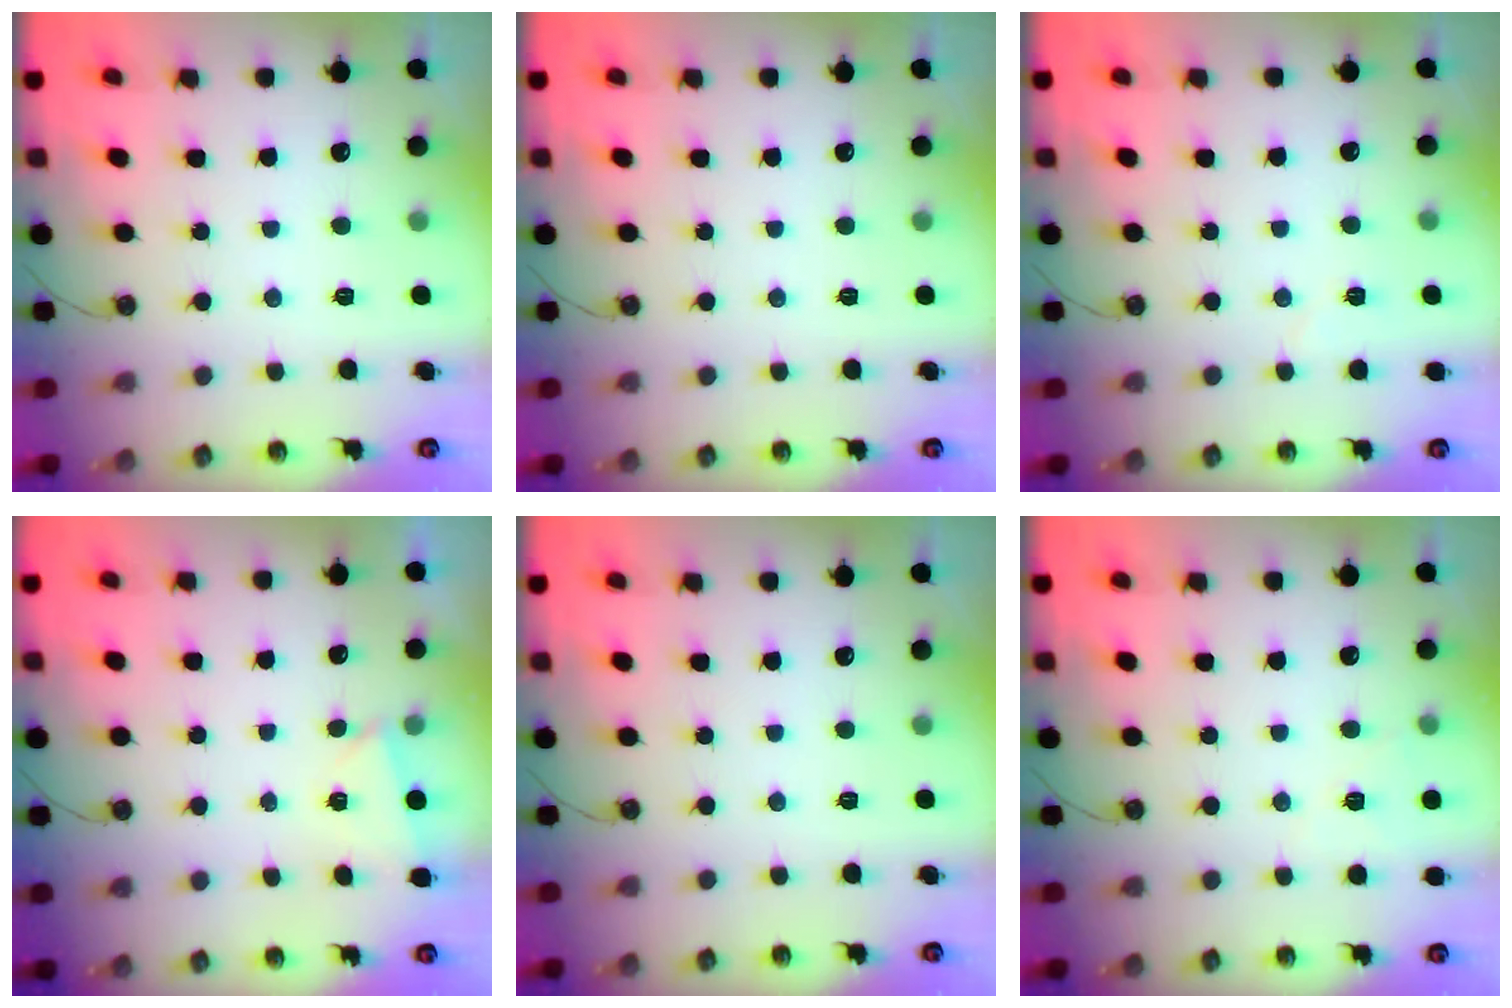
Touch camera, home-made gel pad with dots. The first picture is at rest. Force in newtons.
{"total": 0.0}
{"total": 4.1, "press": 3.1, "slide": 2.7}
{"total": 2.8, "press": 1.9, "slide": 2.0}
{"total": 0.0}
{"total": 5.8, "press": 5.1, "slide": 2.8}